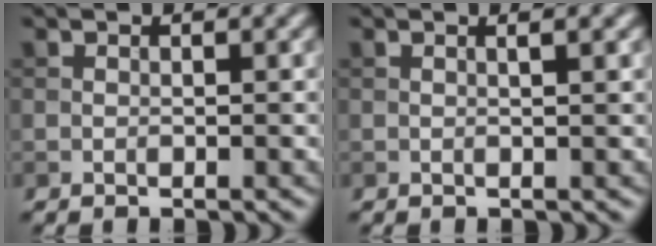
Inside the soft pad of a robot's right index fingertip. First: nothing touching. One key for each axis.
{"total": 1.9, "fx": 0.7, "fy": 0.6, "fz": 1.6, "tx": -0.018, "ty": 0.004, "tz": -0.004}